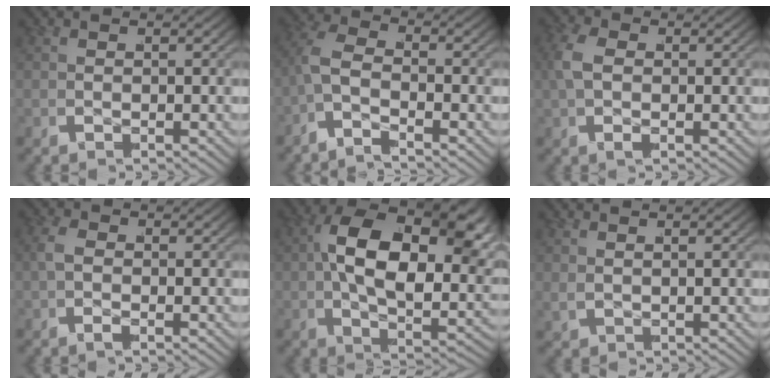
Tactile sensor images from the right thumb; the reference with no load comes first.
{"total": 3.0, "force": [-1.4, 1.6, 2.2], "torque": [-0.060, -0.009, -0.033]}
{"total": 3.2, "force": [0.3, 2.2, 2.3], "torque": [-0.060, -0.002, 0.008]}
{"total": 2.0, "force": [-0.2, 1.4, 1.5], "torque": [-0.039, -0.003, -0.005]}
{"total": 14.7, "force": [2.4, 7.6, 12.4], "torque": [-0.227, -0.029, 0.047]}
{"total": 0.6, "force": [0.6, 0.0, 0.2], "torque": [-0.009, 0.003, 0.016]}